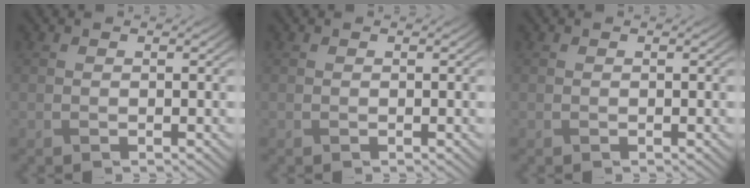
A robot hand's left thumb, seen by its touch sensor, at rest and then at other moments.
{"total": 0.0}
{"total": 0.0}